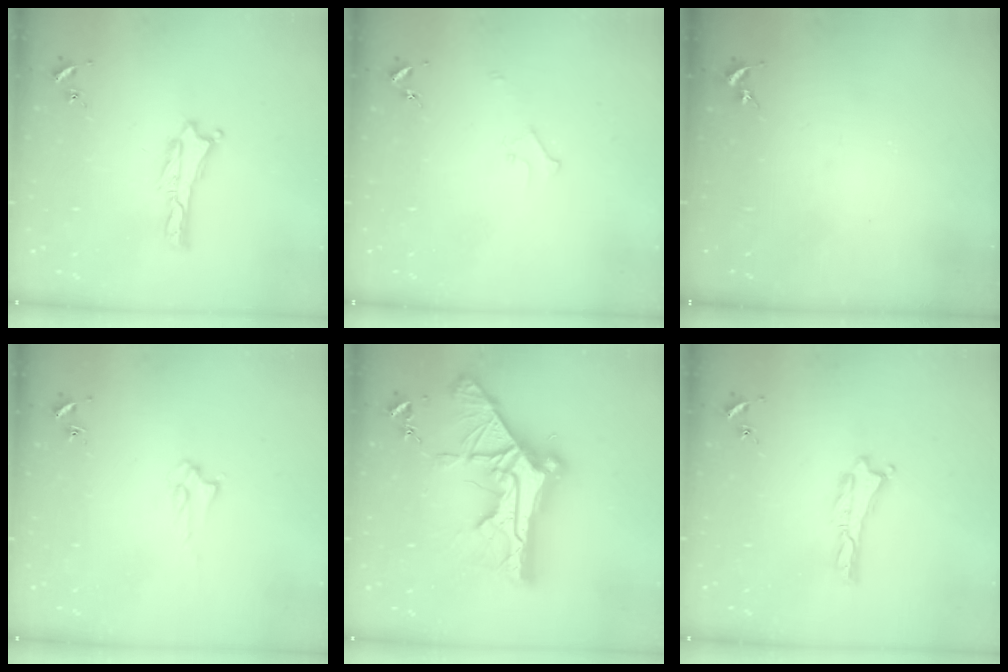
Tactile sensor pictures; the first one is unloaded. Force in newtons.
{"total": 2.2, "press": 2.2, "slide": 0.2}
{"total": 0.0}
{"total": 1.6, "press": 1.6, "slide": 0.2}
{"total": 14.5, "press": 14.5, "slide": 1.5}
{"total": 0.0}